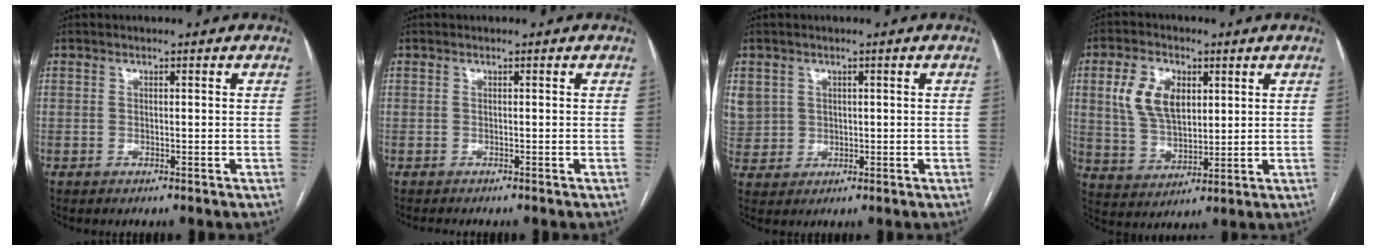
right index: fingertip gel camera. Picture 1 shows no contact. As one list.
[{"total": 1.3, "force": [-1.2, 0.2, 0.2], "torque": [-0.003, -0.004, -0.016]}, {"total": 7.4, "force": [1.9, 6.9, 1.7], "torque": [-0.064, 0.020, 0.059]}, {"total": 9.5, "force": [3.0, 5.6, 7.0], "torque": [-0.150, 0.015, 0.064]}]